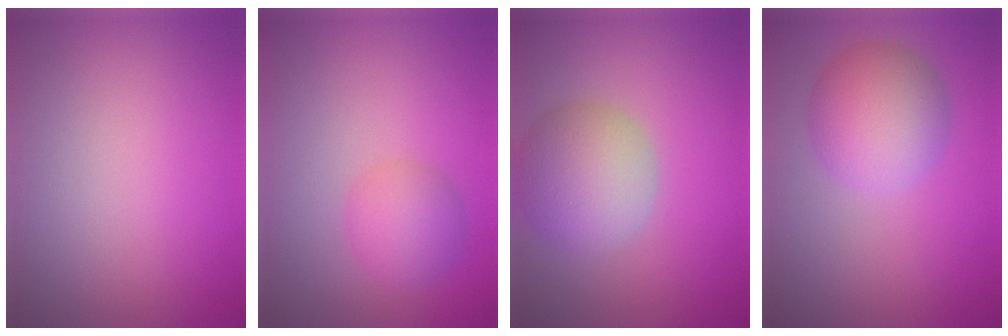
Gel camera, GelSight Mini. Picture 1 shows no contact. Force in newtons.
{"total": 2.9, "press": 2.9, "slide": 0.1}
{"total": 5.8, "press": 5.8, "slide": 0.4}
{"total": 5.3, "press": 5.3, "slide": 0.0}